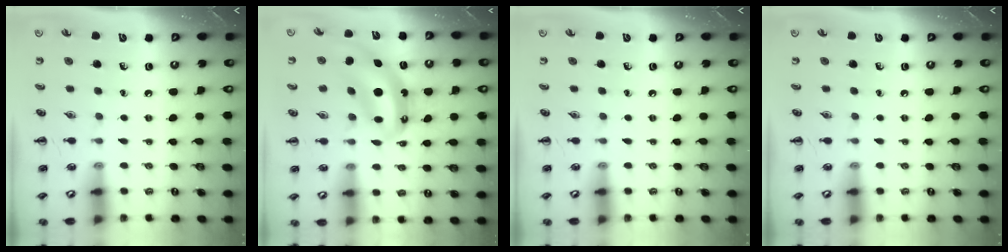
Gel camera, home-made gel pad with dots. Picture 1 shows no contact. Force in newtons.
{"total": 9.1, "press": 8.8, "slide": 2.2}
{"total": 0.0}
{"total": 0.0}